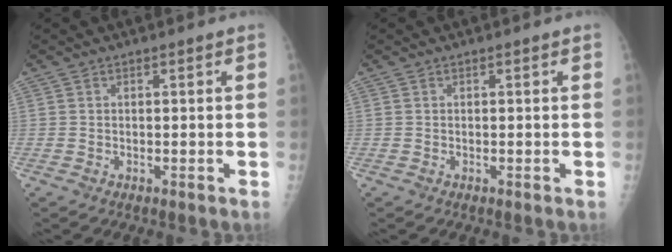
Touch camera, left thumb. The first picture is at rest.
{"total": 0.0}